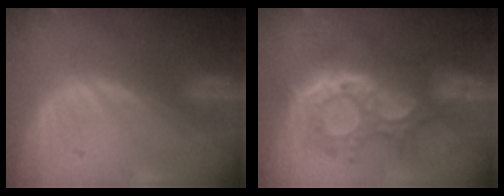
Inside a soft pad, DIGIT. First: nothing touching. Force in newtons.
{"total": 9.5, "press": 9.3, "slide": 2.0}